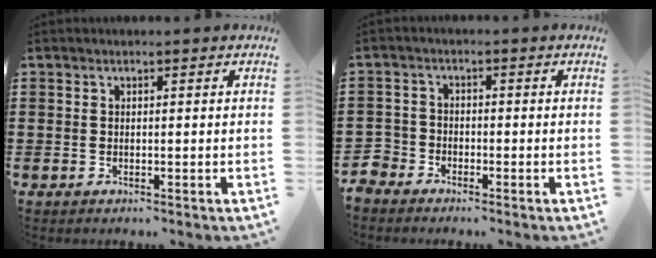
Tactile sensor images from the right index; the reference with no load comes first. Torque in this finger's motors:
{"motor_torque": [-0.66, 1.06, 0.06, 0.02]}